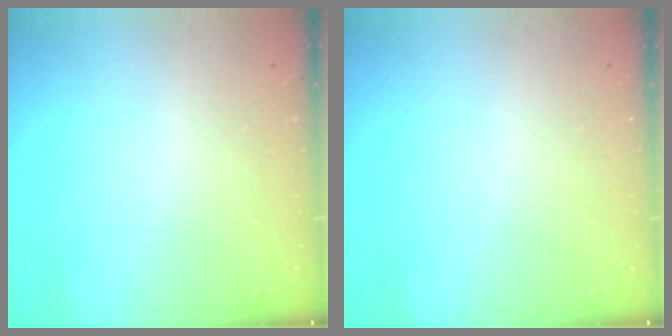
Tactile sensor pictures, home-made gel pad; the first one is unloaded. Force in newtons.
{"total": 0.0}